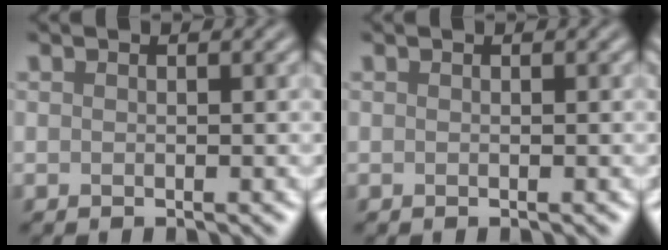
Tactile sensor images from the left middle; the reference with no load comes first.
{"total": 0.0}